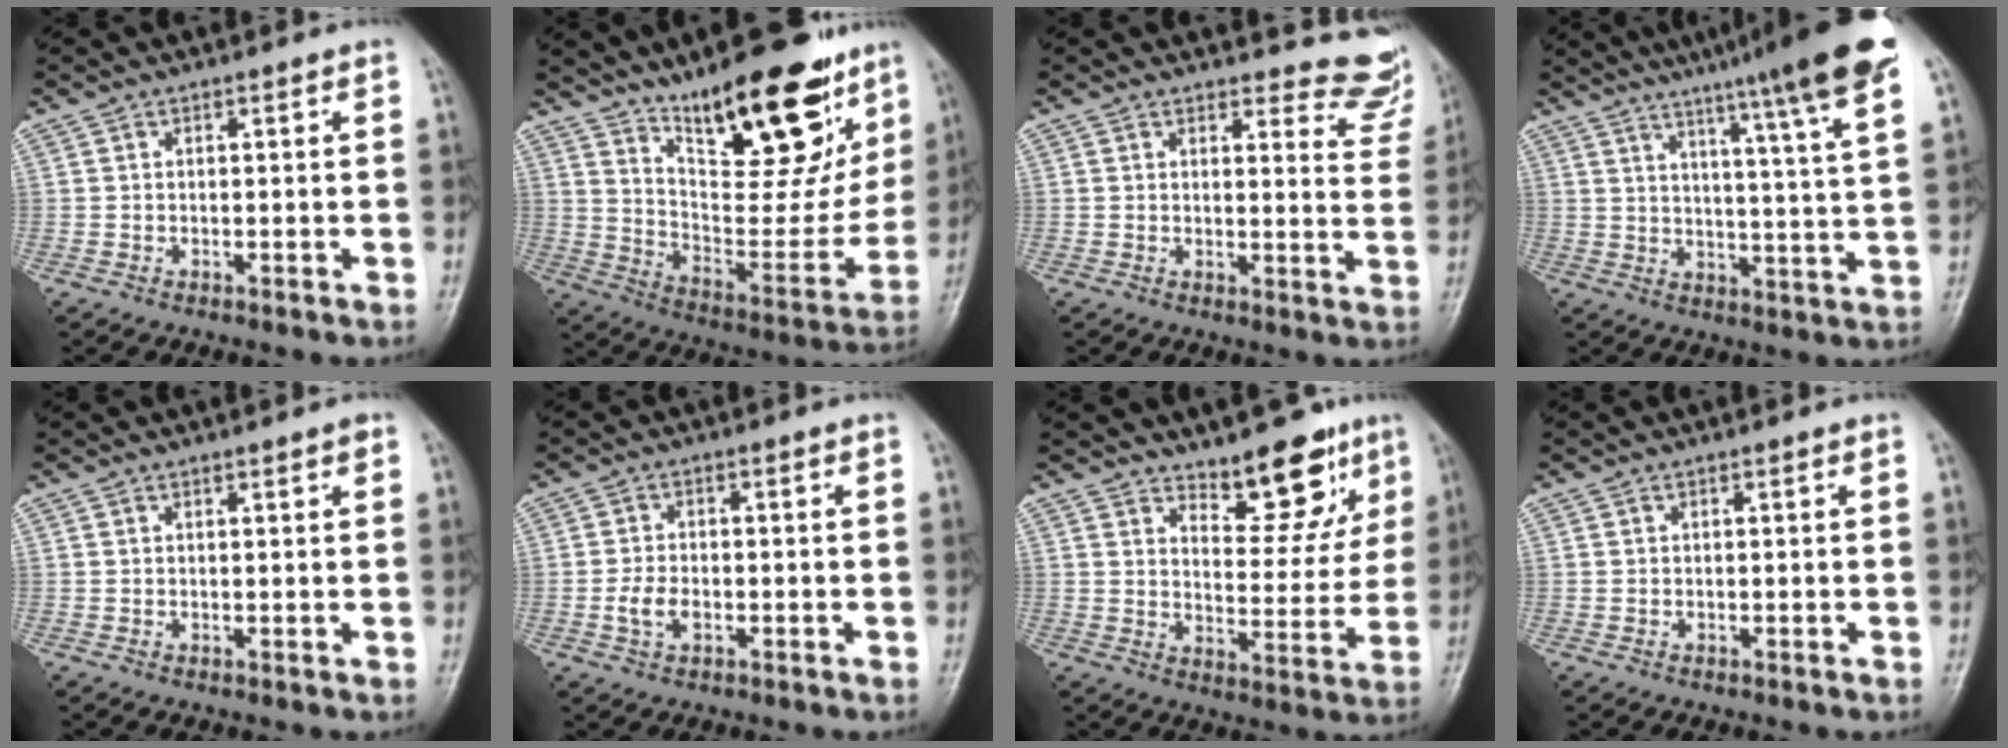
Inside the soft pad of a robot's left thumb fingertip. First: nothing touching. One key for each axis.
{"total": 26.1, "fx": 16.9, "fy": 9.5, "fz": 17.5, "tx": -0.209, "ty": -0.086, "tz": 0.269}
{"total": 9.9, "fx": 9.5, "fy": 2.6, "fz": 0.6, "tx": 0.037, "ty": -0.091, "tz": 0.078}
{"total": 17.7, "fx": 12.6, "fy": -0.1, "fz": 12.4, "tx": -0.169, "ty": -0.055, "tz": 0.161}
{"total": 1.0, "fx": 0.8, "fy": 0.1, "fz": 0.6, "tx": -0.004, "ty": -0.005, "tz": 0.011}
{"total": 3.6, "fx": -0.9, "fy": 2.3, "fz": 2.6, "tx": -0.052, "ty": 0.005, "tz": -0.017}
{"total": 11.5, "fx": 8.3, "fy": 4.7, "fz": 6.3, "tx": -0.044, "ty": -0.061, "tz": 0.128}
{"total": 0.0}